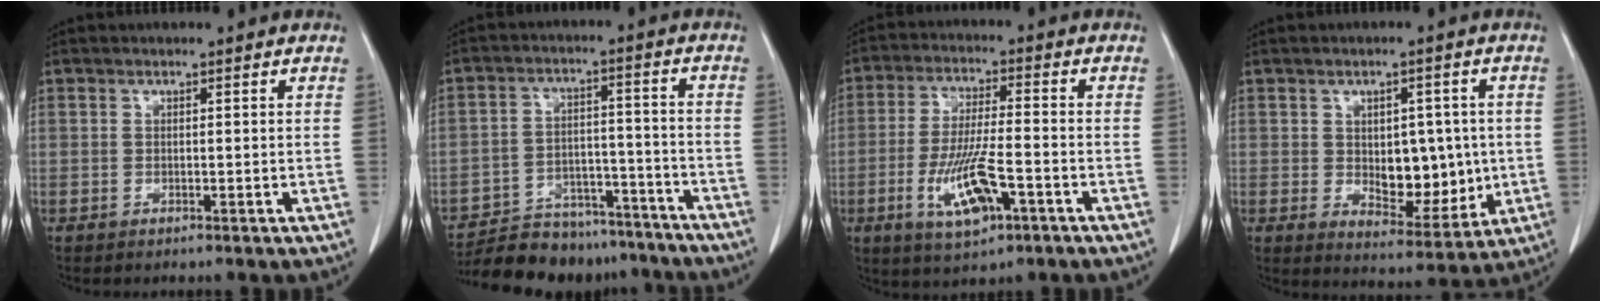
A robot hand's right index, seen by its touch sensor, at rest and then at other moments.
{"total": 15.7, "force": [-14.2, 5.7, 3.3], "torque": [-0.047, 0.029, -0.202]}
{"total": 10.2, "force": [-4.0, 2.2, 9.2], "torque": [-0.180, -0.010, -0.065]}
{"total": 9.5, "force": [0.1, 5.3, 7.9], "torque": [-0.101, 0.001, 0.019]}